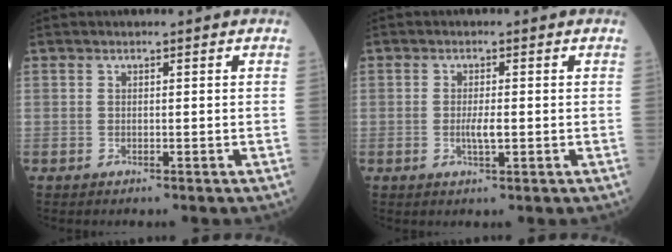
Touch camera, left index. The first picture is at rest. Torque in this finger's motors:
{"motor_torque": [0.08, 0.03, 0.05, 0.04]}